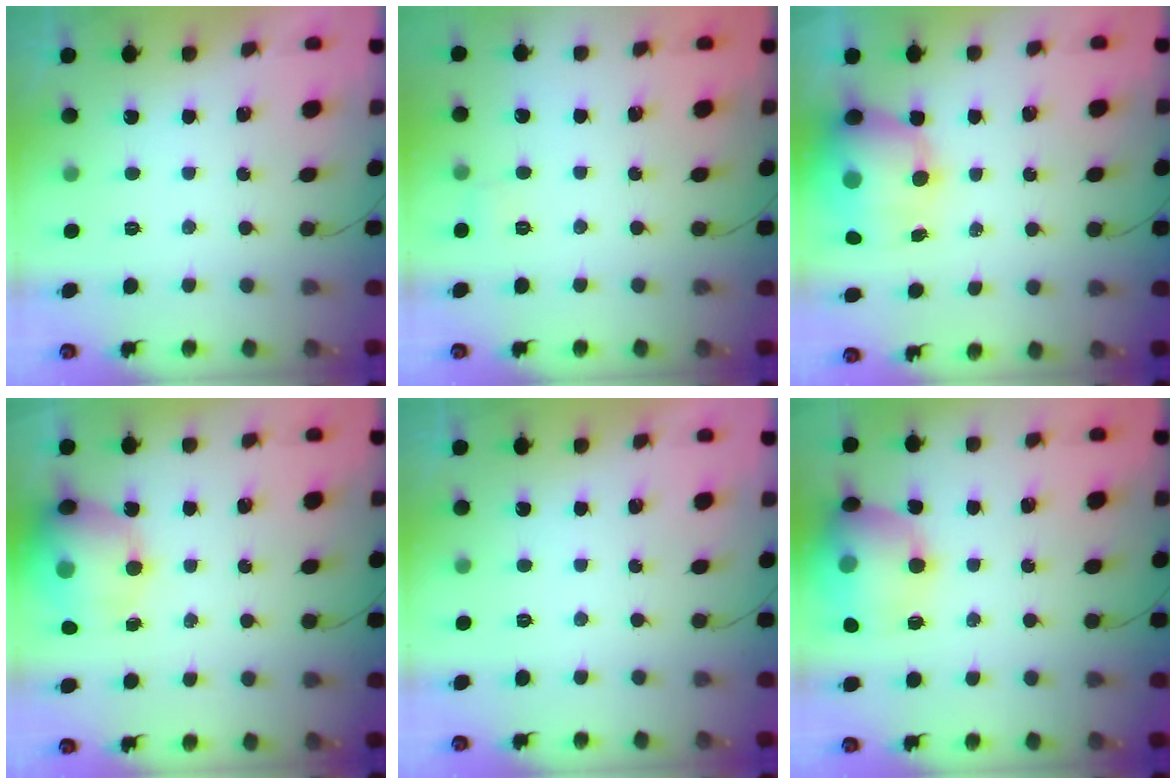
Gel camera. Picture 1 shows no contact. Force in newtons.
{"total": 4.8, "press": 4.6, "slide": 1.3}
{"total": 13.7, "press": 13.3, "slide": 3.2}
{"total": 17.5, "press": 17.2, "slide": 3.5}
{"total": 0.0}
{"total": 15.7, "press": 15.5, "slide": 2.6}